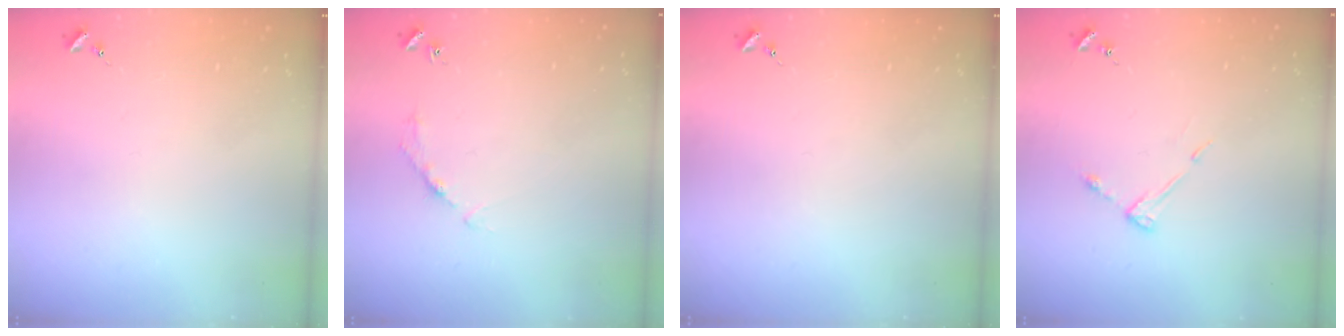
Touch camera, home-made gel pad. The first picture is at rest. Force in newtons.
{"total": 2.7, "press": 2.7, "slide": 0.4}
{"total": 0.0}
{"total": 5.0, "press": 4.9, "slide": 0.4}